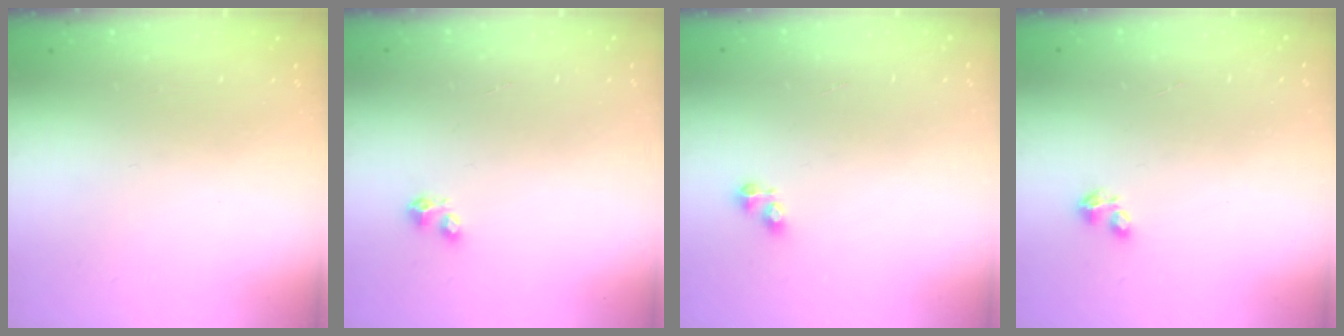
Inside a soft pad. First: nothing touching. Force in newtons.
{"total": 2.8, "press": 2.8, "slide": 0.4}
{"total": 2.8, "press": 2.8, "slide": 0.4}
{"total": 1.8, "press": 1.8, "slide": 0.4}